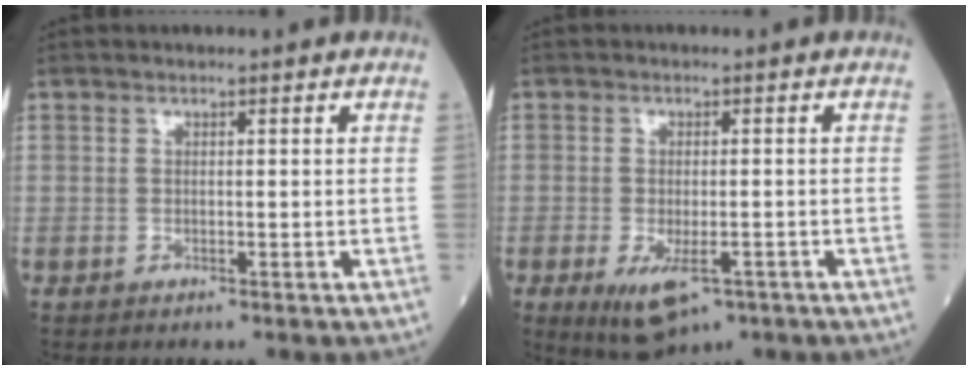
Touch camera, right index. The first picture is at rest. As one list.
[{"total": 7.0, "force": [-3.3, 3.0, 5.4], "torque": [-0.092, -0.015, -0.043]}]